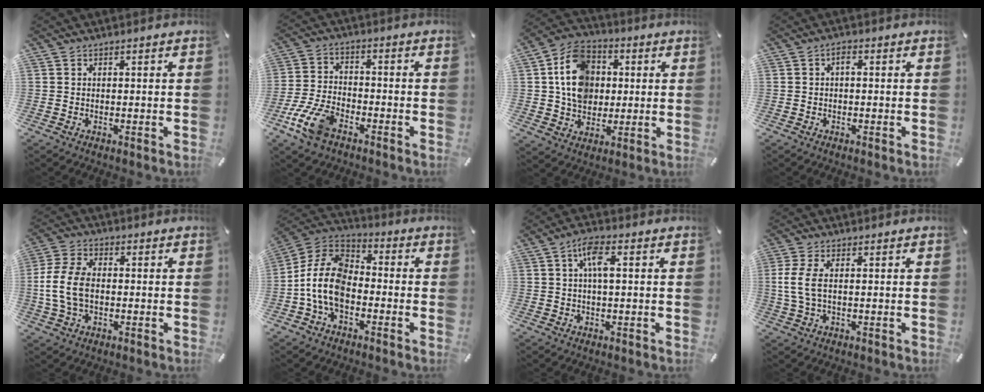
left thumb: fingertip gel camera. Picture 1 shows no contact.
{"total": 10.1, "force": [-5.9, 5.5, 6.0], "torque": [-0.136, 0.022, -0.112]}
{"total": 13.0, "force": [1.4, 11.0, 6.7], "torque": [-0.123, 0.019, 0.030]}
{"total": 1.4, "force": [-0.1, 0.7, 1.2], "torque": [-0.026, 0.006, -0.005]}
{"total": 9.9, "force": [-1.1, 6.7, 7.1], "torque": [-0.159, 0.010, -0.019]}
{"total": 12.2, "force": [-4.1, 8.1, 8.2], "torque": [-0.196, 0.012, -0.082]}
{"total": 5.5, "force": [0.8, 1.8, 5.2], "torque": [-0.093, 0.006, 0.011]}
{"total": 5.6, "force": [0.4, 2.3, 5.1], "torque": [-0.116, -0.003, 0.004]}